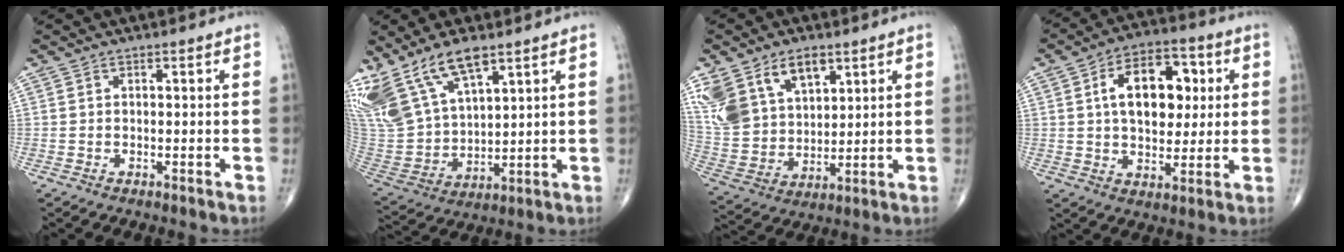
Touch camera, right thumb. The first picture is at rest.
{"total": 18.4, "force": [11.9, 7.8, 11.7], "torque": [-0.241, -0.040, 0.249]}
{"total": 16.3, "force": [8.5, 10.2, 9.5], "torque": [-0.178, -0.020, 0.179]}
{"total": 15.2, "force": [3.3, 9.4, 11.6], "torque": [-0.141, 0.009, 0.049]}